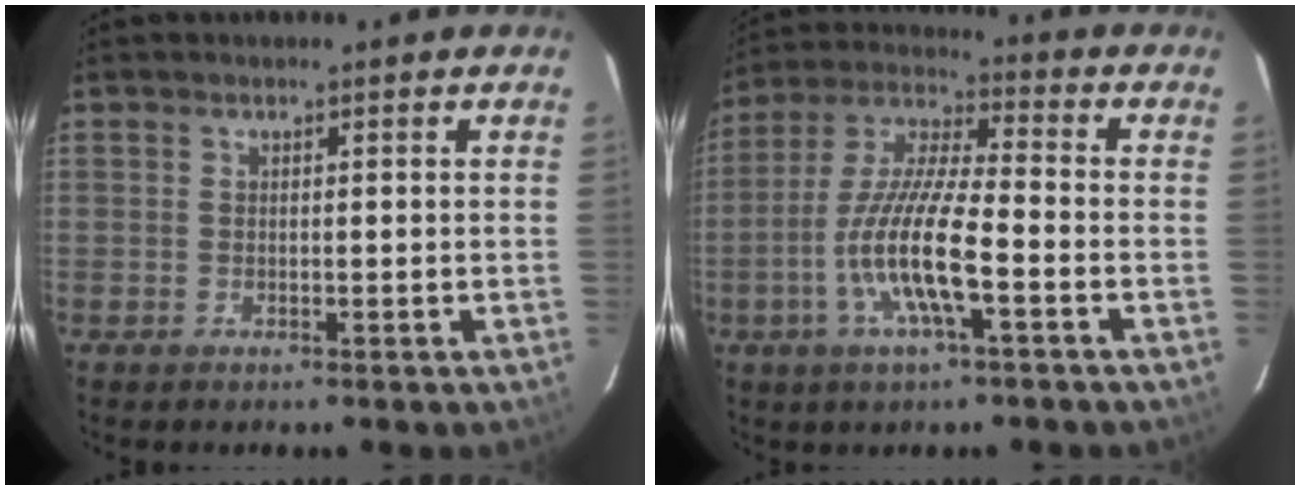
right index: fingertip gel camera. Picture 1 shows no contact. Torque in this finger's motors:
{"motor_torque": [1.27, -0.87, 1.01, 0.21]}